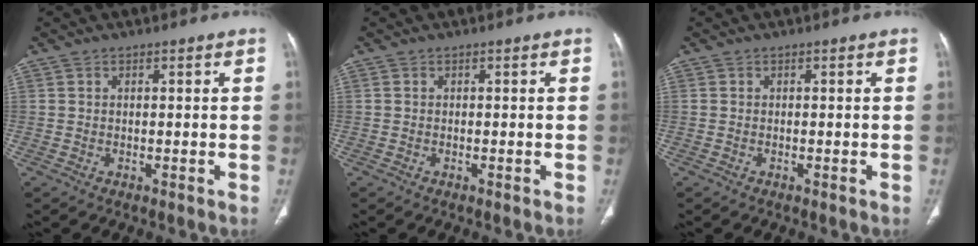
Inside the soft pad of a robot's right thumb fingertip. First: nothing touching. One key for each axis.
{"total": 0.0}
{"total": 0.0}